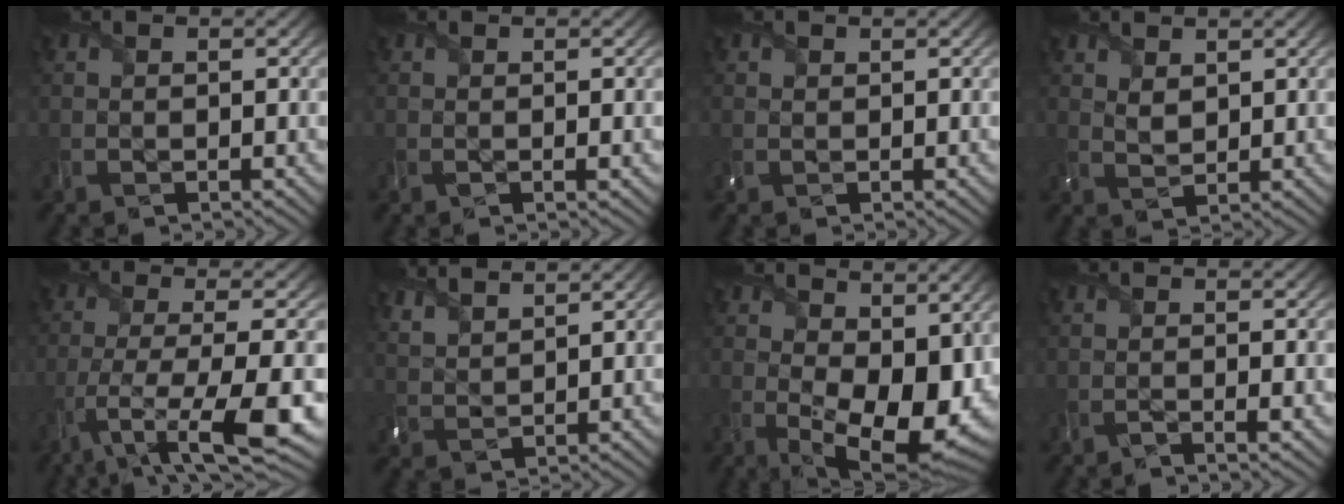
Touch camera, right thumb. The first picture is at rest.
{"total": 0.8, "force": [-0.1, 0.0, 0.8], "torque": [-0.015, -0.001, -0.003]}
{"total": 0.8, "force": [0.4, 0.7, 0.2], "torque": [-0.007, 0.000, 0.009]}
{"total": 2.2, "force": [1.4, 1.1, 1.2], "torque": [-0.031, -0.004, 0.032]}
{"total": 10.0, "force": [-4.5, 2.4, 8.6], "torque": [-0.156, -0.010, -0.076]}
{"total": 4.8, "force": [4.3, 1.0, 1.8], "torque": [-0.052, 0.005, 0.084]}
{"total": 12.8, "force": [-0.2, 7.0, 10.6], "torque": [-0.177, -0.029, 0.016]}
{"total": 1.8, "force": [-0.9, 0.2, 1.5], "torque": [-0.025, 0.003, -0.021]}